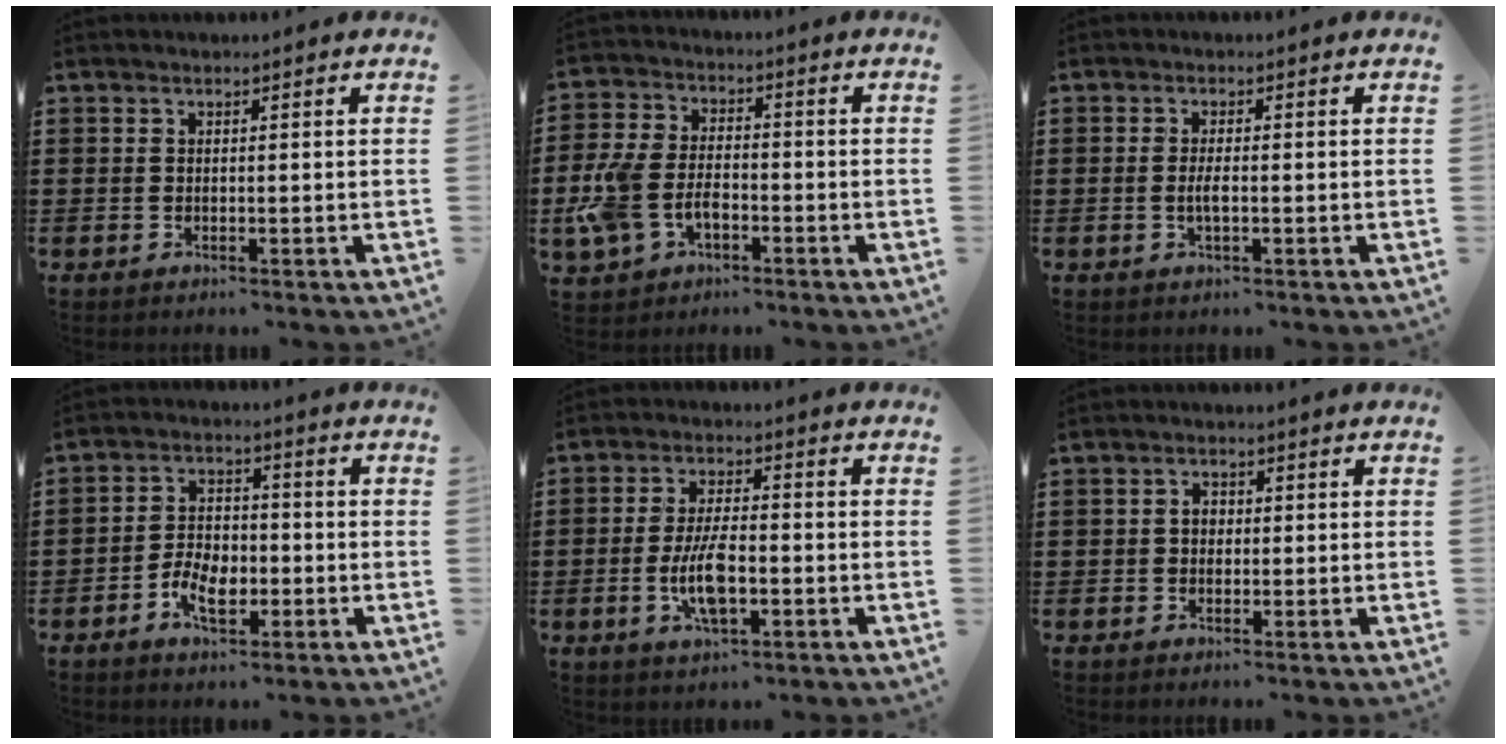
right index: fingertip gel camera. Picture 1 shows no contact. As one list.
[{"total": 7.0, "force": [-2.5, 4.3, 4.9], "torque": [-0.136, -0.002, -0.058]}, {"total": 2.2, "force": [-0.4, 0.5, 2.0], "torque": [-0.044, -0.003, -0.010]}, {"total": 6.0, "force": [-2.4, 3.8, 3.9], "torque": [-0.081, 0.007, -0.046]}, {"total": 7.6, "force": [-1.9, 3.0, 6.7], "torque": [-0.147, -0.002, -0.040]}, {"total": 1.6, "force": [0.0, 1.2, 1.1], "torque": [-0.022, 0.007, -0.002]}]